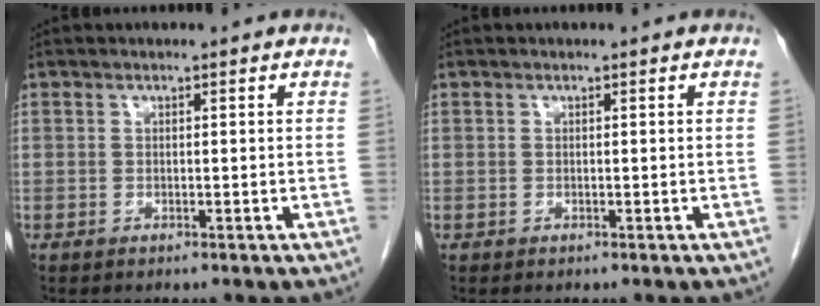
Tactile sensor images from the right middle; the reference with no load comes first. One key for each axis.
{"total": 0.0}